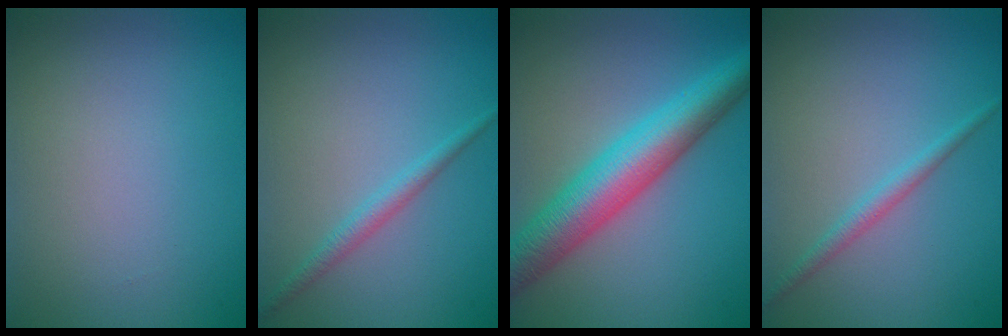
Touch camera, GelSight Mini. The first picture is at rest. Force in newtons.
{"total": 1.6, "press": 1.6, "slide": 0.1}
{"total": 8.0, "press": 8.0, "slide": 0.2}
{"total": 1.6, "press": 1.6, "slide": 0.1}